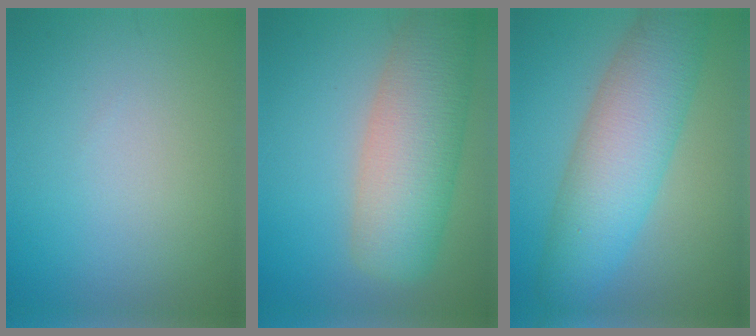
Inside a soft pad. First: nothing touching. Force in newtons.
{"total": 8.8, "press": 8.7, "slide": 0.6}
{"total": 8.7, "press": 8.7, "slide": 0.2}